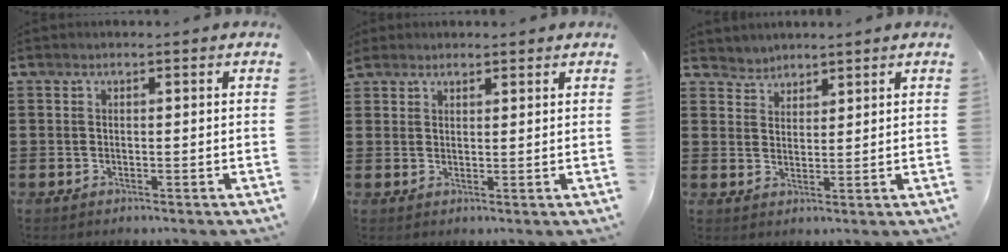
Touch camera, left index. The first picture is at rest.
{"total": 2.2, "force": [2.0, 0.8, 0.2], "torque": [-0.009, 0.005, 0.040]}
{"total": 2.4, "force": [2.2, 0.8, -0.7], "torque": [0.002, -0.001, 0.041]}